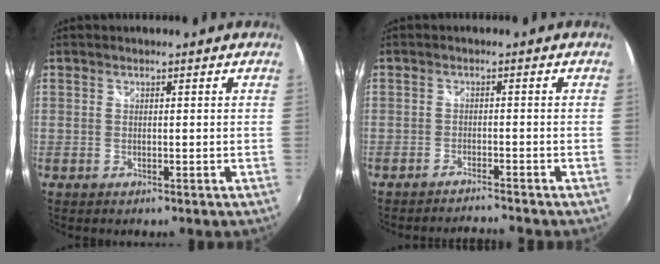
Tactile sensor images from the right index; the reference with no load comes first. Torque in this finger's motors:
{"motor_torque": [0.27, -0.16, 0.06, -0.01]}